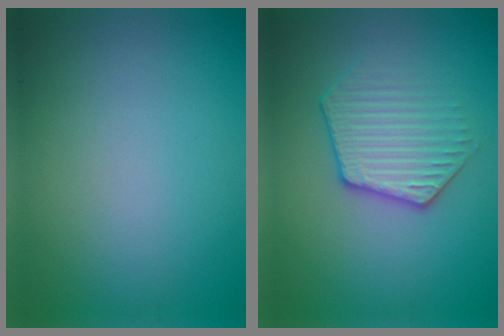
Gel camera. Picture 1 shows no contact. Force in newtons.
{"total": 3.4, "press": 3.2, "slide": 1.3}